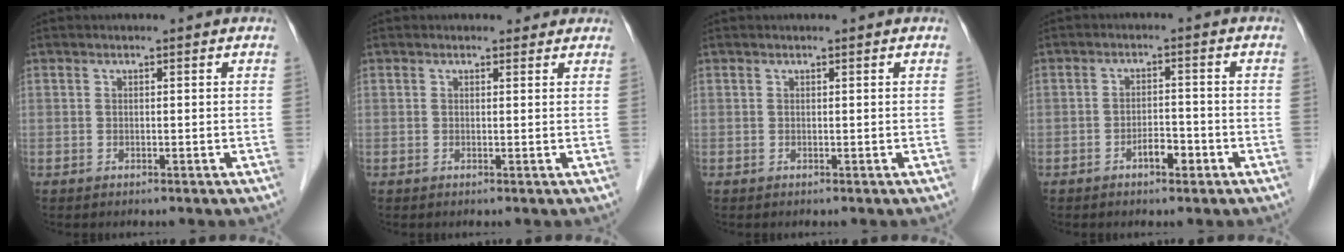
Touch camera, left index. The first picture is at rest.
{"total": 1.4, "force": [1.2, 0.8, 0.1], "torque": [-0.001, 0.002, 0.008]}
{"total": 0.0}
{"total": 3.4, "force": [-2.0, 1.3, 2.4], "torque": [-0.039, 0.005, -0.034]}